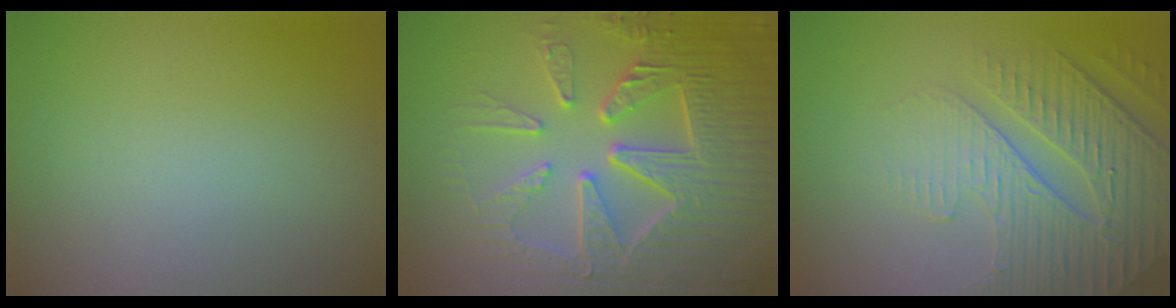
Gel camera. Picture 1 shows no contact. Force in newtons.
{"total": 9.2, "press": 6.6, "slide": 6.4}
{"total": 4.6, "press": 4.3, "slide": 1.6}